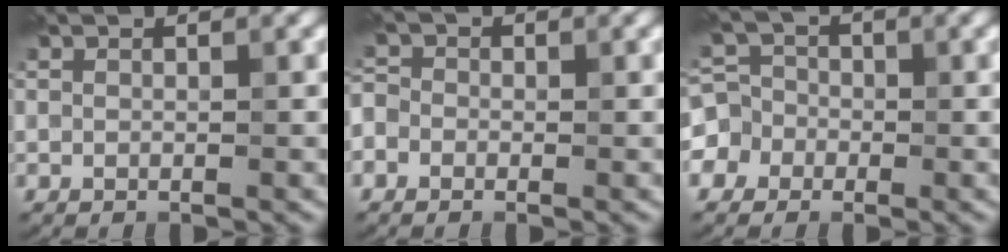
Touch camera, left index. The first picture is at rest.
{"total": 2.6, "force": [-1.4, 2.1, 0.3], "torque": [0.009, 0.014, -0.045]}
{"total": 5.3, "force": [-2.4, 4.7, 0.6], "torque": [-0.003, 0.013, -0.067]}